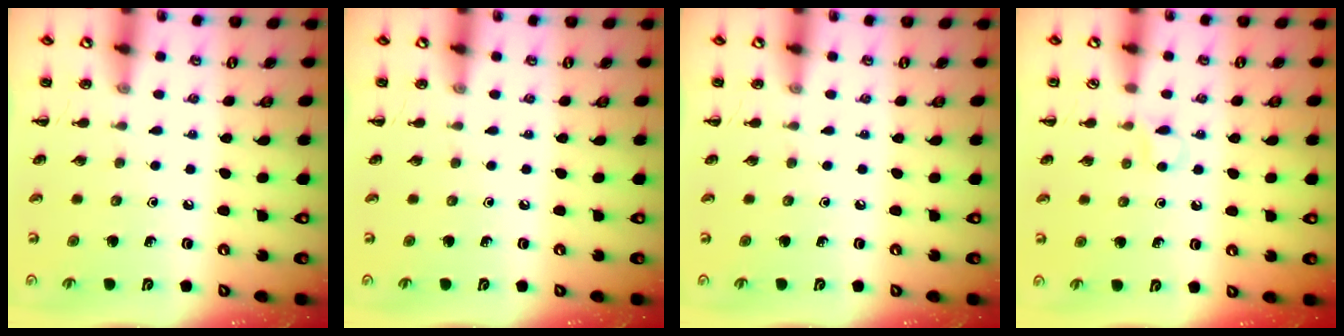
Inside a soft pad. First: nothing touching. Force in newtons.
{"total": 0.0}
{"total": 0.0}
{"total": 3.2, "press": 3.0, "slide": 1.1}